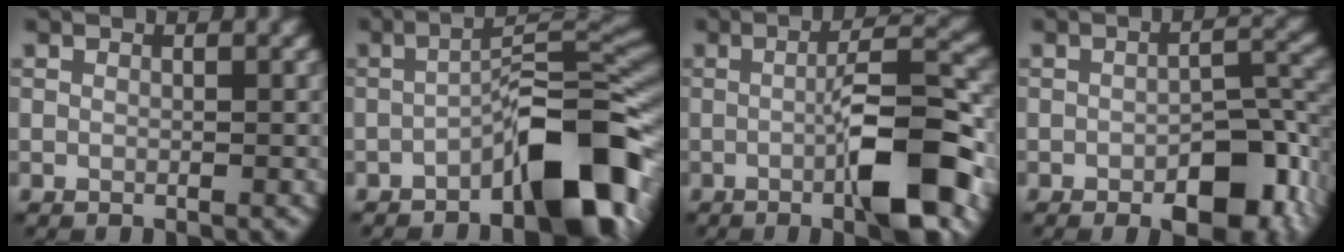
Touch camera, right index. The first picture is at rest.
{"total": 9.3, "force": [-4.6, 2.7, 7.6], "torque": [-0.098, 0.021, -0.082]}
{"total": 8.8, "force": [-2.5, 1.8, 8.2], "torque": [-0.114, 0.012, -0.044]}
{"total": 8.2, "force": [-4.1, 3.6, 6.1], "torque": [-0.076, 0.001, -0.054]}